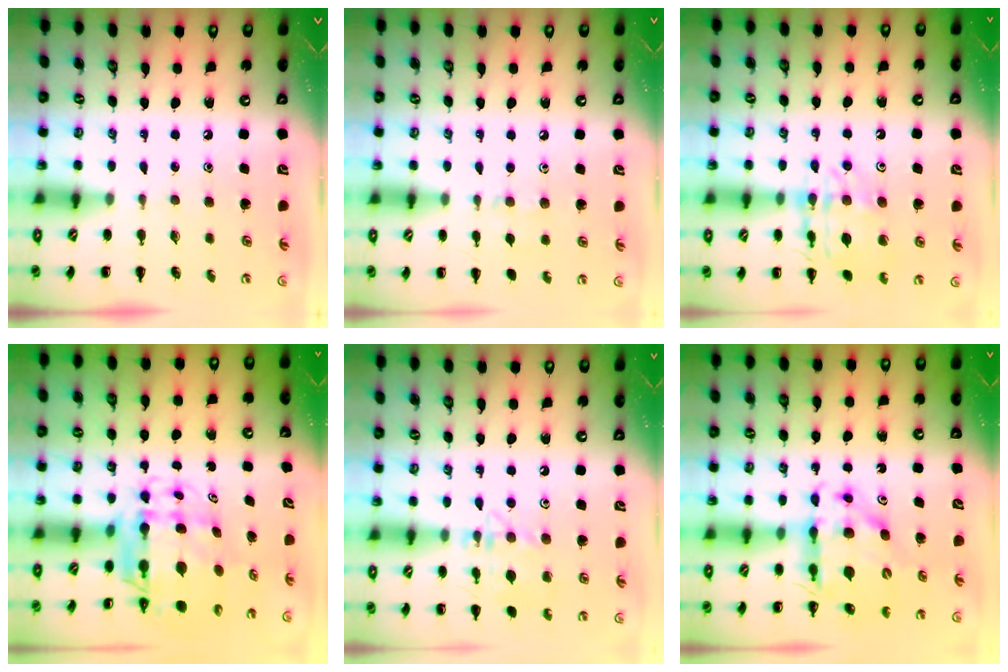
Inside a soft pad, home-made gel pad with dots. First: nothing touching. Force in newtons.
{"total": 6.2, "press": 5.9, "slide": 1.9}
{"total": 13.8, "press": 13.8, "slide": 1.2}
{"total": 8.7, "press": 8.2, "slide": 2.9}
{"total": 12.3, "press": 12.3, "slide": 0.5}
{"total": 12.3, "press": 11.7, "slide": 3.7}